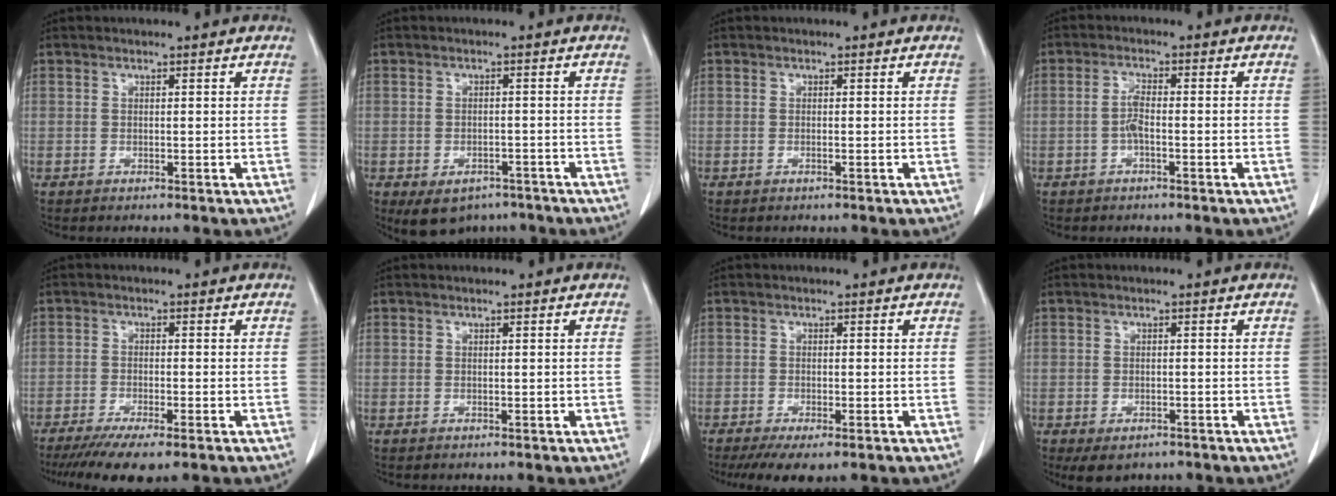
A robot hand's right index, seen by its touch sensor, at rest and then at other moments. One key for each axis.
{"total": 6.7, "fx": -4.7, "fy": 4.0, "fz": 2.5, "tx": -0.035, "ty": 0.004, "tz": -0.061}
{"total": 0.0}
{"total": 2.8, "fx": -0.8, "fy": 0.6, "fz": 2.6, "tx": -0.053, "ty": 0.005, "tz": -0.017}
{"total": 7.7, "fx": -5.5, "fy": 0.9, "fz": 5.3, "tx": -0.082, "ty": -0.017, "tz": -0.089}
{"total": 0.0}
{"total": 5.3, "fx": -3.6, "fy": 1.6, "fz": 3.6, "tx": -0.054, "ty": -0.012, "tz": -0.056}
{"total": 4.0, "fx": -2.7, "fy": 2.1, "fz": 2.0, "tx": -0.032, "ty": -0.006, "tz": -0.035}